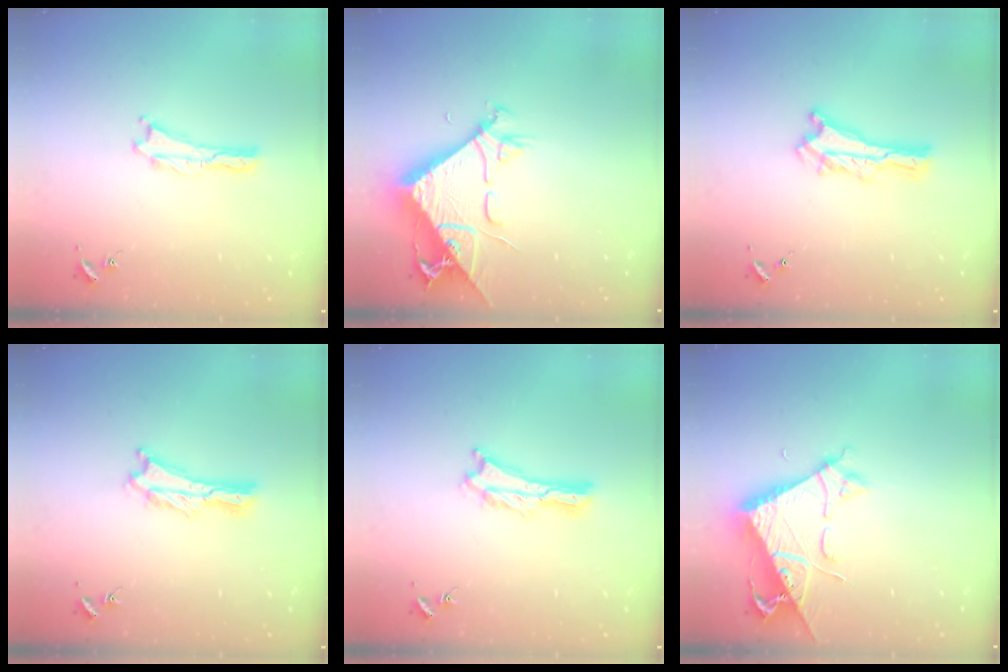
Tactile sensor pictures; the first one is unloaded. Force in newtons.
{"total": 9.8, "press": 9.7, "slide": 1.1}
{"total": 1.4, "press": 1.4, "slide": 0.2}
{"total": 1.8, "press": 1.8, "slide": 0.2}
{"total": 1.8, "press": 1.8, "slide": 0.2}
{"total": 7.5, "press": 7.5, "slide": 0.7}